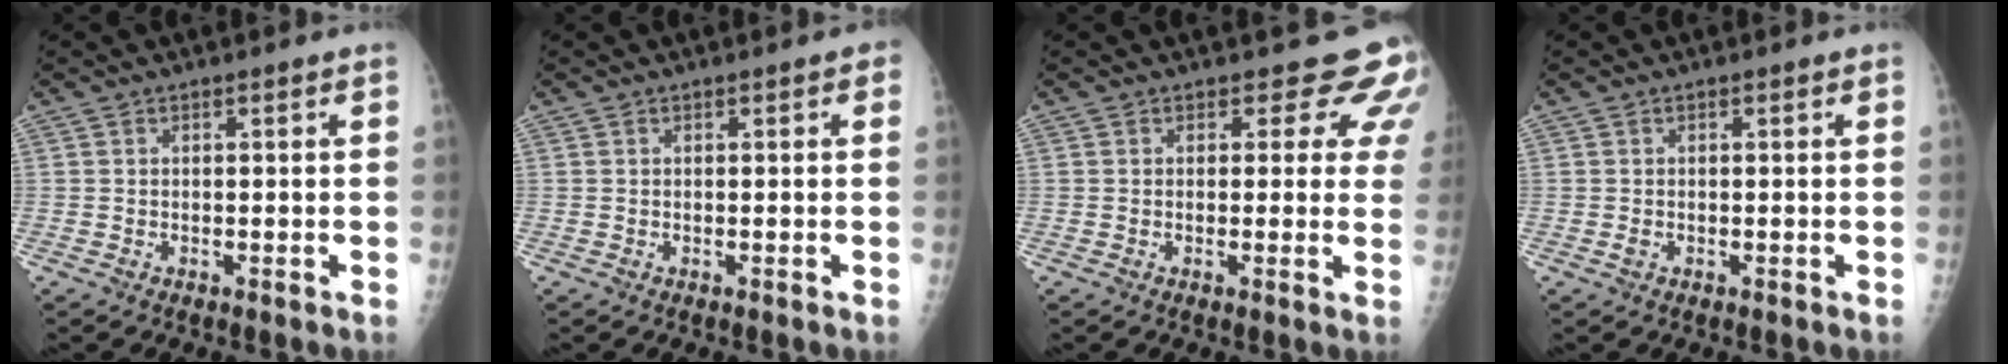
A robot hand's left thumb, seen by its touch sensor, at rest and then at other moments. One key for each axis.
{"total": 1.1, "fx": 0.4, "fy": 0.5, "fz": 0.9, "tx": -0.003, "ty": 0.003, "tz": 0.001}
{"total": 5.7, "fx": 4.5, "fy": 3.1, "fz": 1.7, "tx": 0.018, "ty": -0.021, "tz": 0.026}
{"total": 0.7, "fx": -0.2, "fy": 0.5, "fz": 0.4, "tx": -0.004, "ty": -0.002, "tz": -0.003}